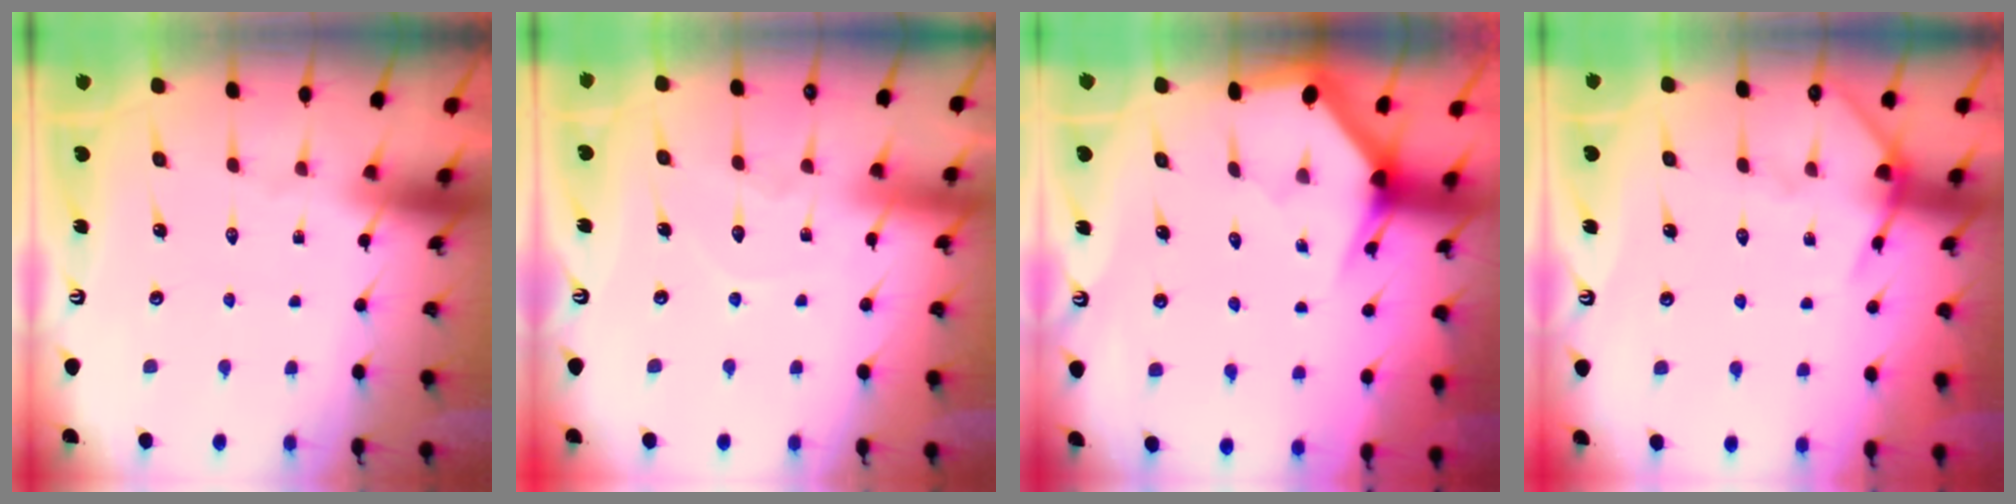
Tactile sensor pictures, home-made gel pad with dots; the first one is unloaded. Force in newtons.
{"total": 5.2, "press": 5.2, "slide": 0.3}
{"total": 2.9, "press": 2.9, "slide": 0.0}
{"total": 7.7, "press": 7.7, "slide": 0.7}